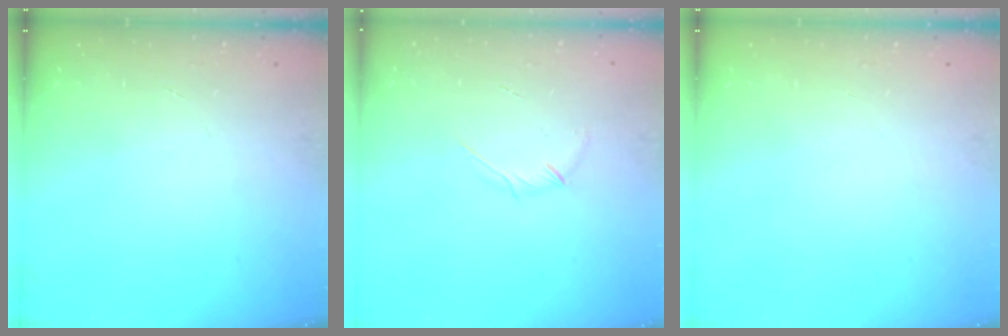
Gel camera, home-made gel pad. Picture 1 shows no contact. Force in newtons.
{"total": 2.7, "press": 2.6, "slide": 0.7}
{"total": 0.0}